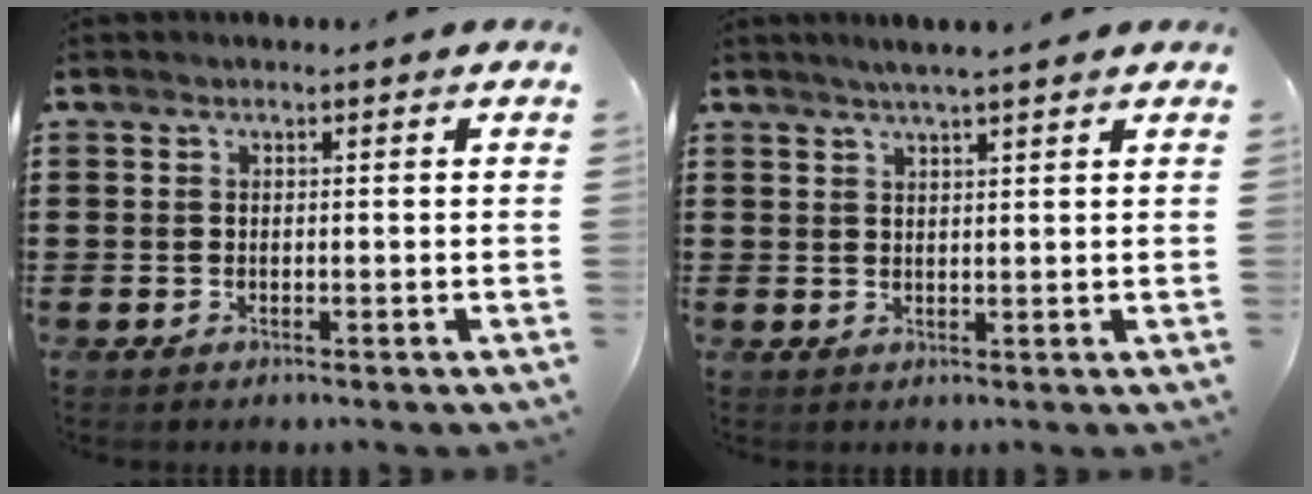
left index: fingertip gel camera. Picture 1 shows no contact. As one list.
[{"total": 2.8, "force": [2.4, -0.2, 1.4], "torque": [-0.032, 0.001, 0.045]}]